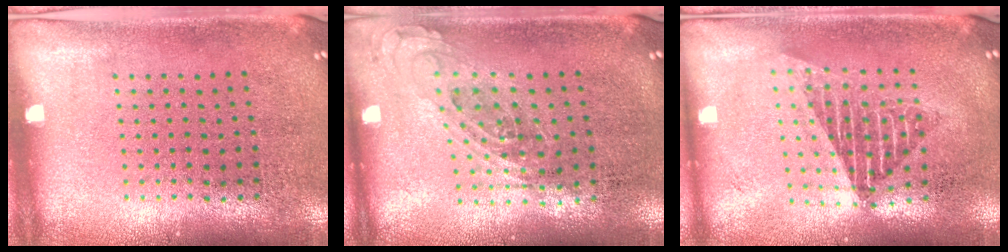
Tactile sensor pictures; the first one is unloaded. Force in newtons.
{"total": 0.8, "press": 0.7, "slide": 0.3}
{"total": 1.7, "press": 1.4, "slide": 1.0}